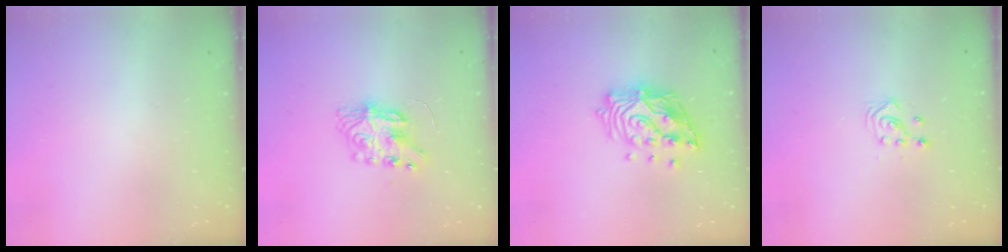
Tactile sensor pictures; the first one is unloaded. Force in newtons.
{"total": 7.9, "press": 7.9, "slide": 0.2}
{"total": 17.9, "press": 17.8, "slide": 2.1}
{"total": 3.0, "press": 2.8, "slide": 1.0}